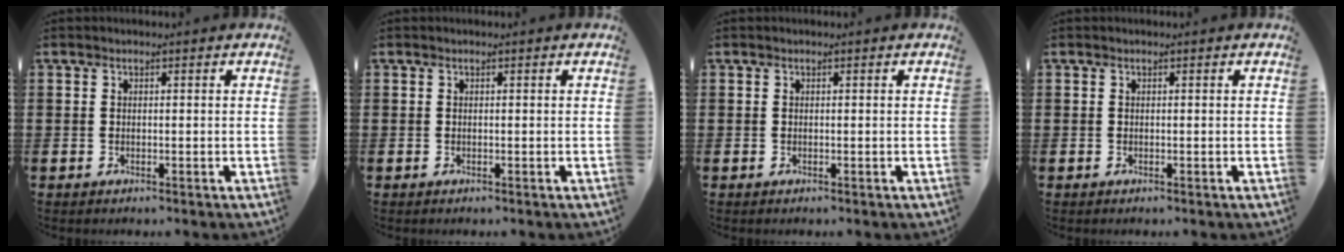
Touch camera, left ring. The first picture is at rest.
{"total": 0.0}
{"total": 0.0}
{"total": 0.0}